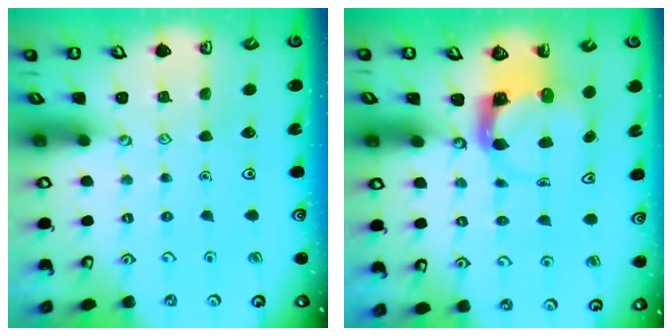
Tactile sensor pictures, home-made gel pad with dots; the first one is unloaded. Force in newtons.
{"total": 3.7, "press": 3.6, "slide": 0.6}